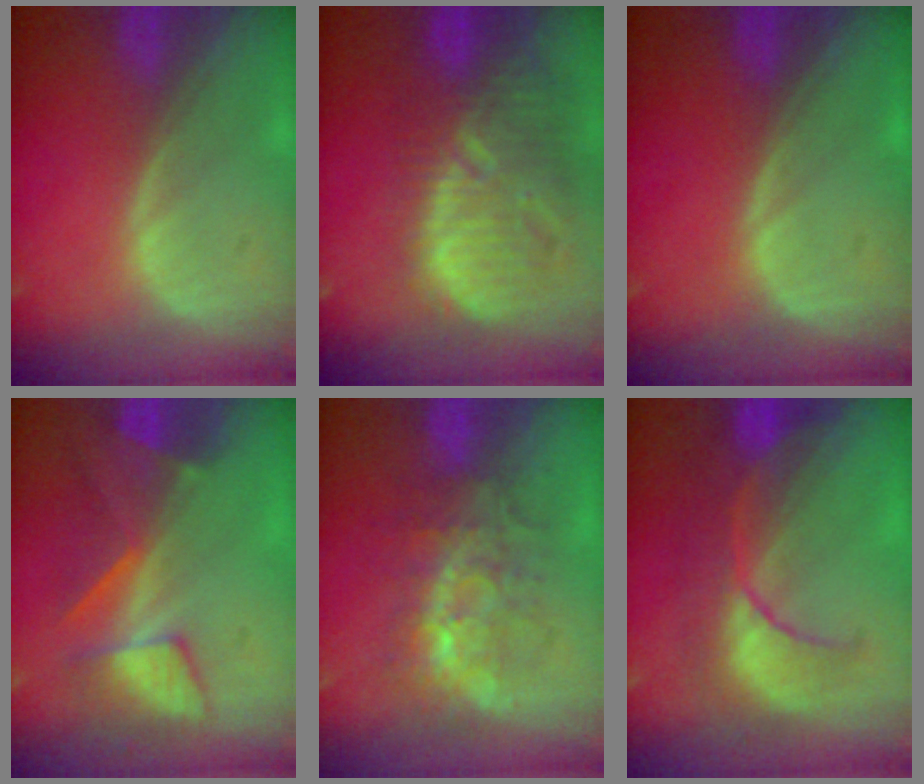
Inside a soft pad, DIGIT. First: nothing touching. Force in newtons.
{"total": 12.6, "press": 11.2, "slide": 5.8}
{"total": 0.0}
{"total": 8.5, "press": 7.3, "slide": 4.3}
{"total": 8.5, "press": 7.5, "slide": 4.1}
{"total": 8.1, "press": 8.1, "slide": 0.7}